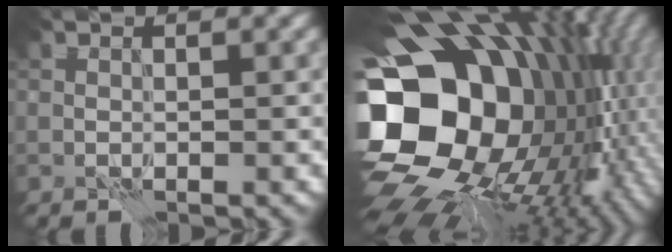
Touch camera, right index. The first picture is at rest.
{"total": 20.8, "force": [-1.3, 16.0, 13.3], "torque": [-0.277, -0.011, -0.012]}